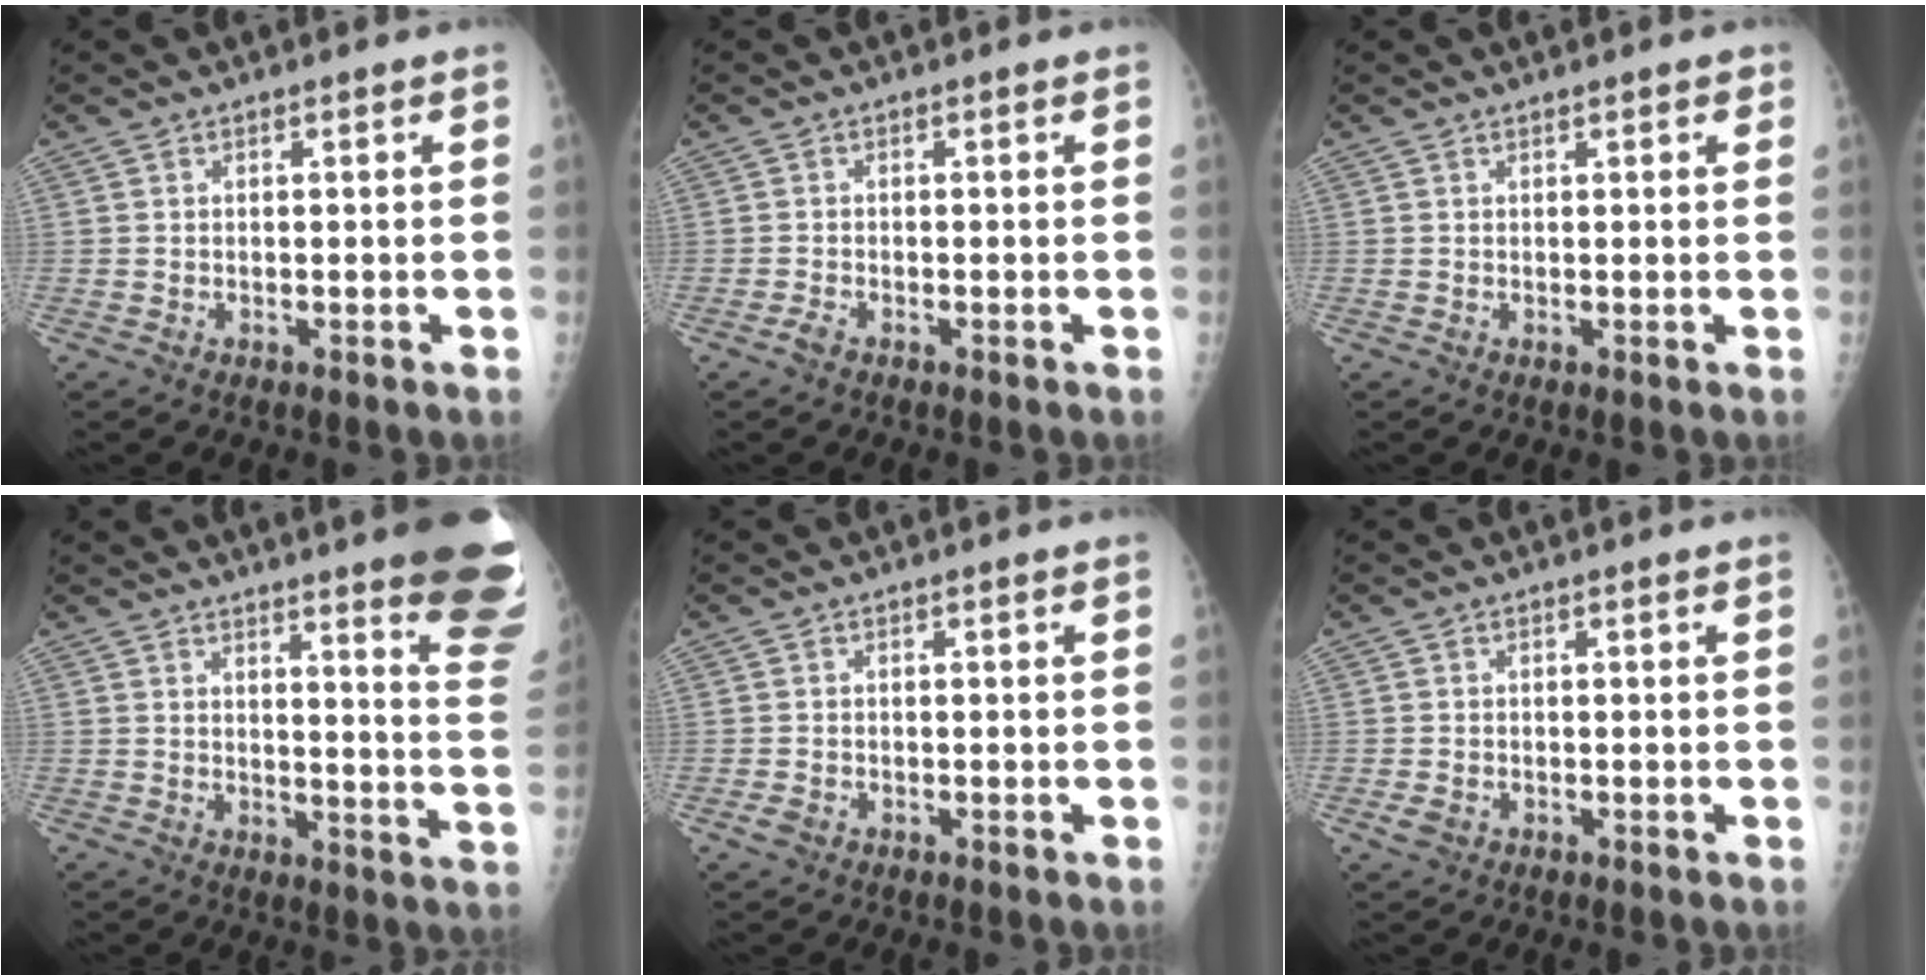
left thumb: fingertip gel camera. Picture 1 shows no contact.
{"total": 1.2, "force": [-0.9, 0.4, 0.6], "torque": [-0.018, -0.002, -0.019]}
{"total": 1.3, "force": [0.8, 0.6, 0.8], "torque": [-0.004, -0.001, 0.008]}
{"total": 18.0, "force": [13.2, 1.8, 12.2], "torque": [-0.126, -0.099, 0.146]}
{"total": 1.5, "force": [-0.6, 1.1, 0.7], "torque": [-0.015, 0.000, -0.010]}
{"total": 1.8, "force": [-0.6, 1.3, 1.0], "torque": [-0.018, -0.001, -0.009]}